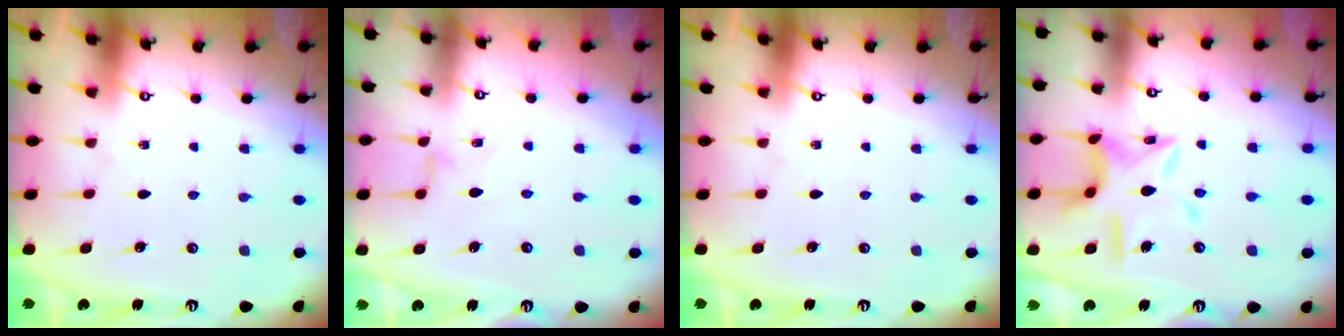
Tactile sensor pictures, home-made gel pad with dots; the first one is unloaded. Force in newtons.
{"total": 0.9, "press": 0.8, "slide": 0.4}
{"total": 0.0}
{"total": 12.3, "press": 12.3, "slide": 0.9}